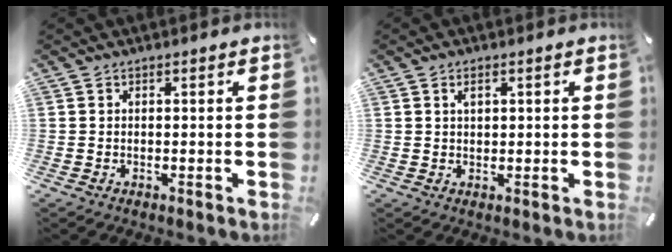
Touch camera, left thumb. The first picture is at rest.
{"total": 2.2, "force": [0.9, 1.4, 1.5], "torque": [-0.025, 0.002, 0.013]}